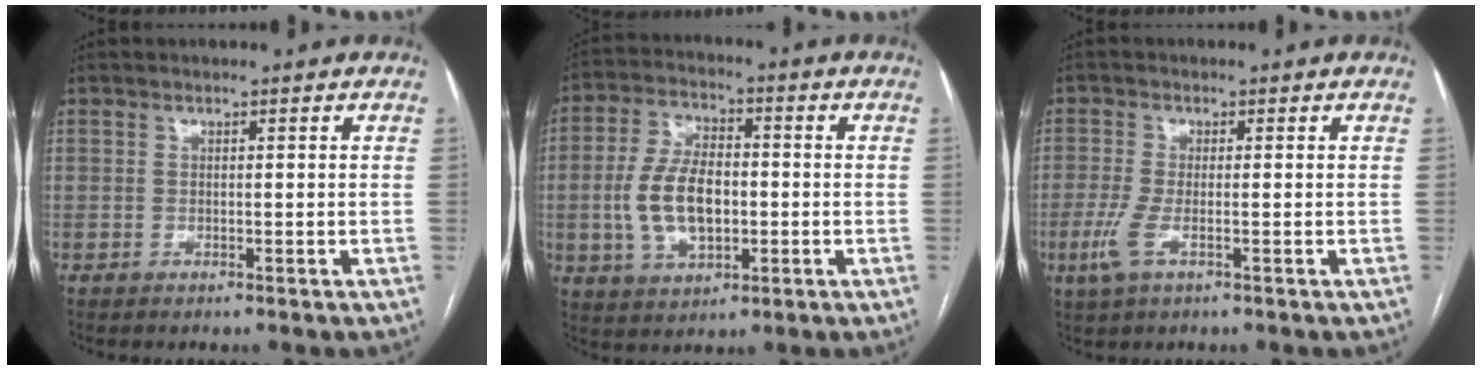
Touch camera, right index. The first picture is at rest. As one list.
[{"total": 11.0, "force": [-1.3, 5.8, 9.2], "torque": [-0.193, 0.013, -0.019]}, {"total": 4.0, "force": [-1.5, 0.9, 3.6], "torque": [-0.094, -0.012, -0.031]}]